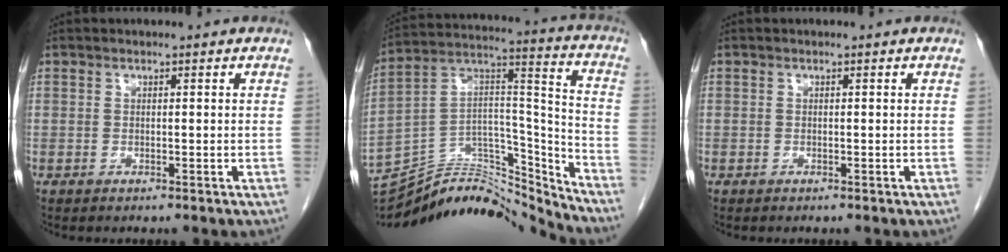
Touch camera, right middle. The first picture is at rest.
{"total": 21.9, "force": [-21.2, 3.6, 4.5], "torque": [-0.087, 0.051, -0.343]}
{"total": 0.0}